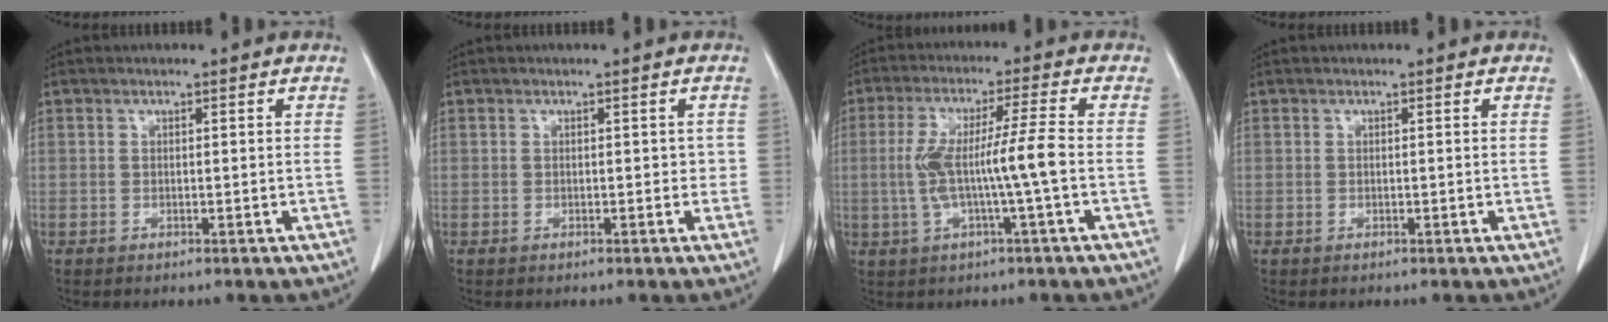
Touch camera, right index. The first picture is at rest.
{"total": 1.2, "force": [-0.1, 1.0, 0.7], "torque": [0.000, 0.011, -0.001]}
{"total": 8.7, "force": [-1.0, -0.5, 8.6], "torque": [-0.174, 0.015, -0.018]}
{"total": 0.0}